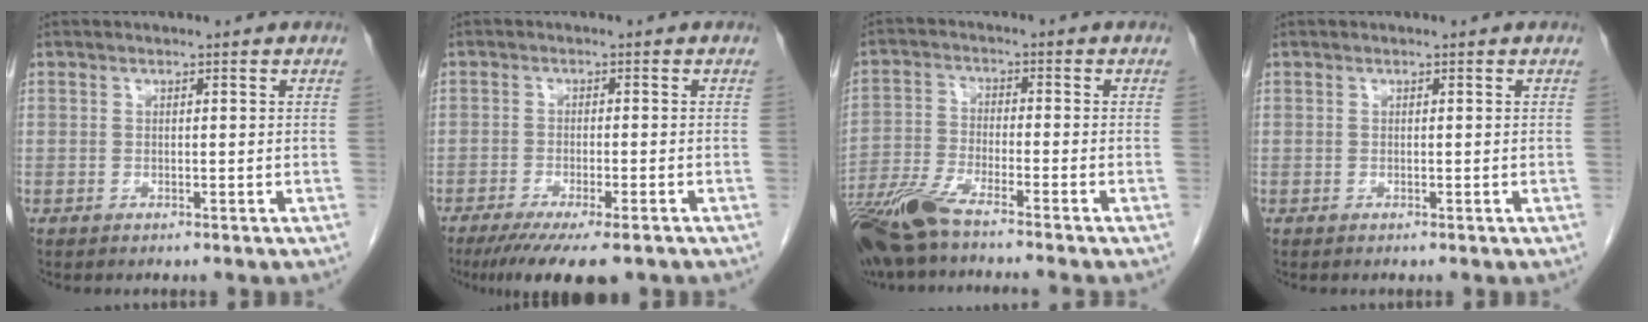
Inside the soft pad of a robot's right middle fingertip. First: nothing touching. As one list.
[{"total": 10.1, "force": [-7.6, 1.7, 6.5], "torque": [-0.088, -0.017, -0.115]}, {"total": 9.3, "force": [-7.6, -0.1, 5.5], "torque": [-0.105, -0.031, -0.142]}, {"total": 0.0}]